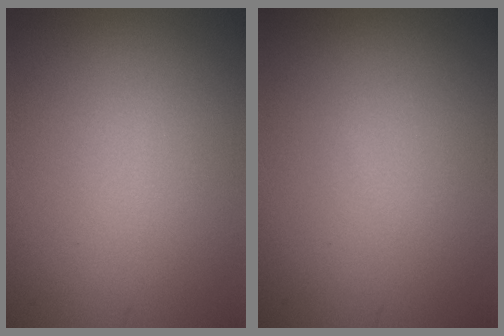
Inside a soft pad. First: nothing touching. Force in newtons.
{"total": 0.0}